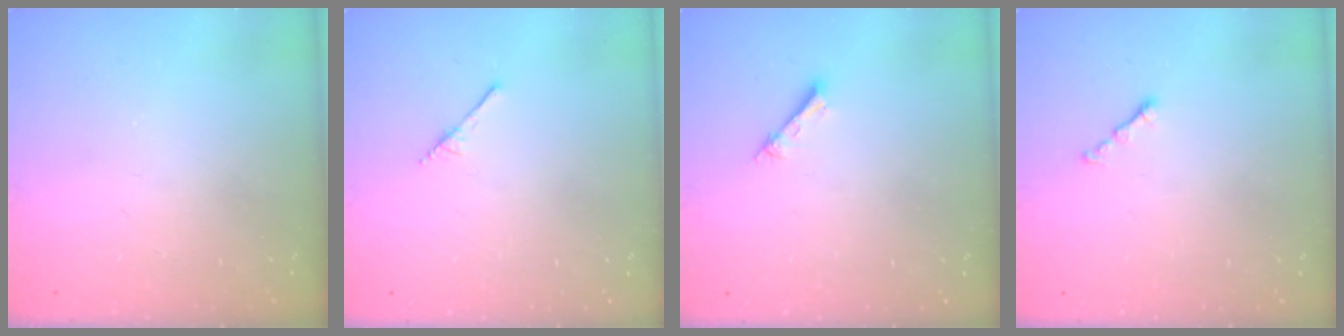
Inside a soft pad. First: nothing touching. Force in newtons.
{"total": 1.7, "press": 1.7, "slide": 0.1}
{"total": 1.5, "press": 1.5, "slide": 0.2}
{"total": 0.8, "press": 0.7, "slide": 0.4}